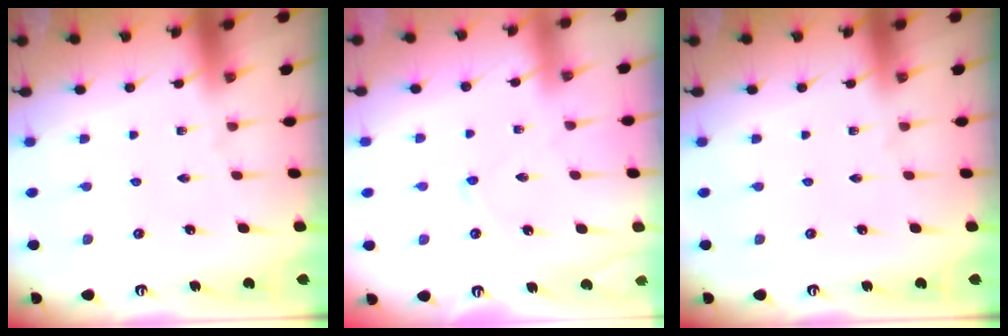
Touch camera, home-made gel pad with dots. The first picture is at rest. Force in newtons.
{"total": 3.3, "press": 3.3, "slide": 0.4}
{"total": 0.0}